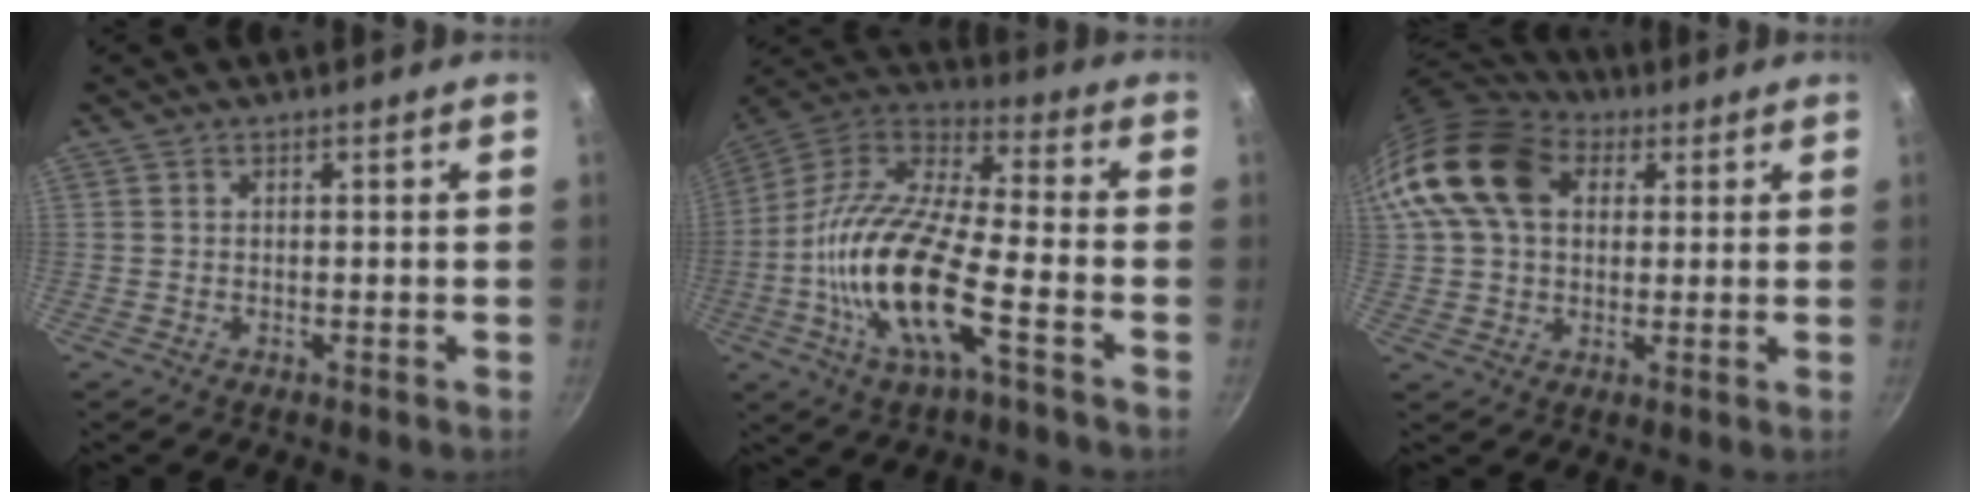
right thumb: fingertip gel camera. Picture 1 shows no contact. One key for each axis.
{"total": 19.6, "fx": -6.1, "fy": 6.3, "fz": 17.5, "tx": -0.337, "ty": 0.038, "tz": -0.135}
{"total": 17.1, "fx": 4.8, "fy": 12.2, "fz": 11.0, "tx": -0.202, "ty": 0.020, "tz": 0.073}